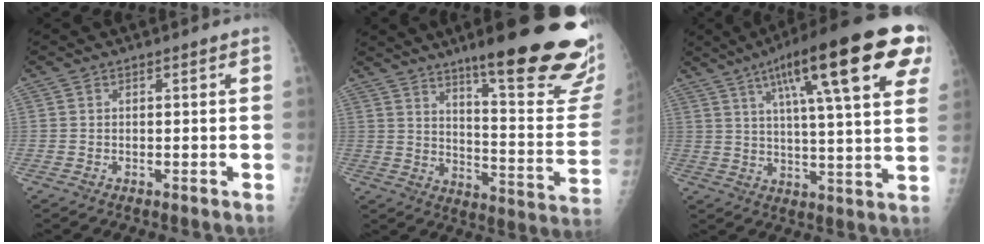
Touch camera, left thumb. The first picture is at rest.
{"total": 26.4, "force": [17.5, 4.0, 19.3], "torque": [-0.226, -0.097, 0.245]}
{"total": 24.3, "force": [11.3, 5.0, 21.0], "torque": [-0.300, 0.000, 0.161]}